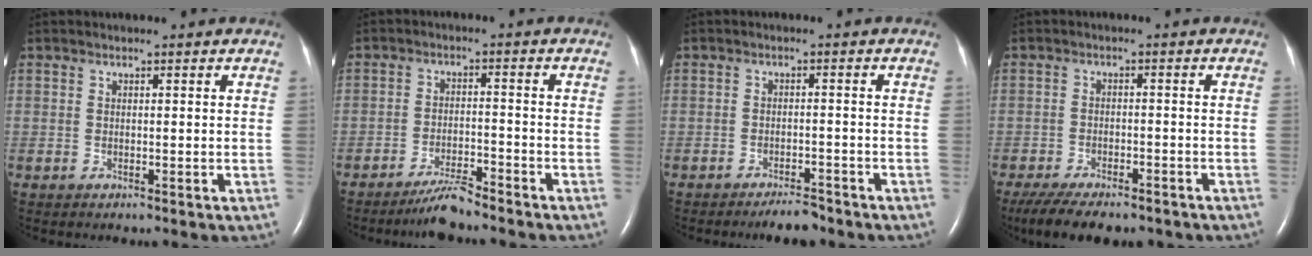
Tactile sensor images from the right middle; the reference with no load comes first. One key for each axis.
{"total": 4.5, "fx": -4.2, "fy": 0.1, "fz": 1.8, "tx": -0.037, "ty": -0.013, "tz": -0.078}
{"total": 3.5, "fx": -3.1, "fy": 0.7, "fz": 1.5, "tx": -0.024, "ty": -0.004, "tz": -0.048}
{"total": 12.3, "fx": -9.7, "fy": 4.1, "fz": 6.3, "tx": -0.110, "ty": -0.009, "tz": -0.139}